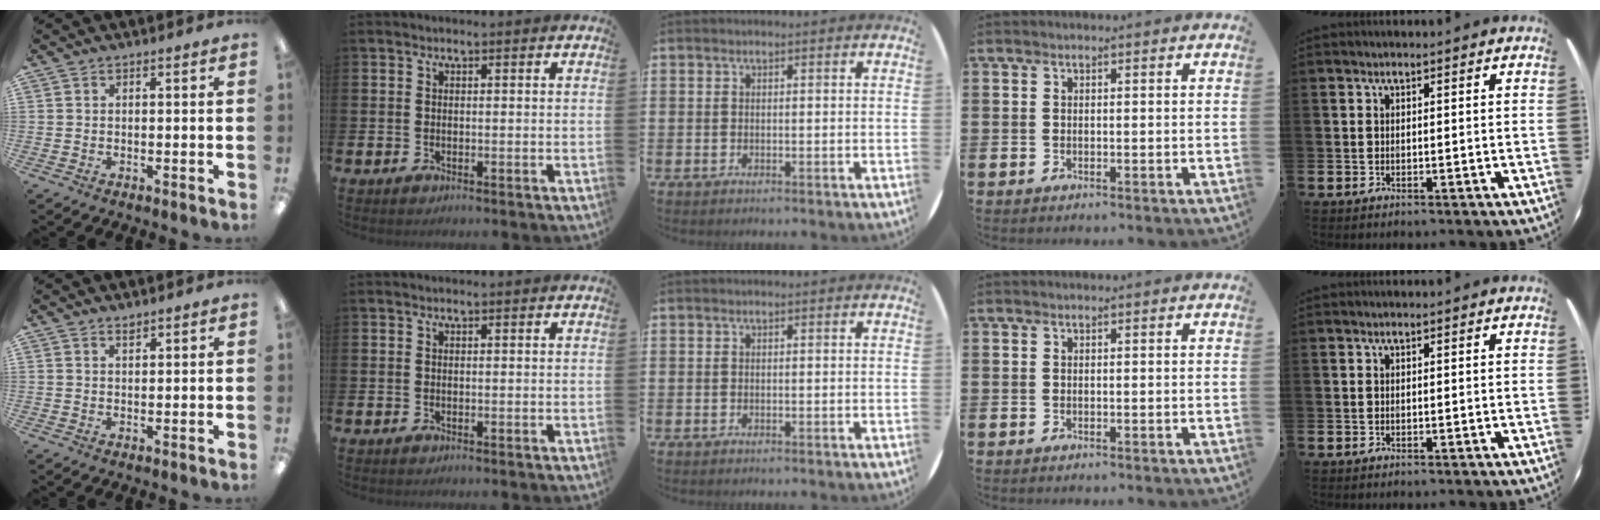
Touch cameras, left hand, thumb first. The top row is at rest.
{"thumb": {"total": 1.4, "force": [1.4, 0.3, 0.1], "torque": [0.004, -0.006, 0.025]}}